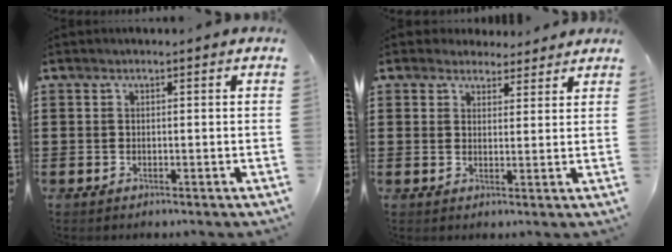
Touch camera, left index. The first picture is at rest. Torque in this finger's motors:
{"motor_torque": [2.13, -0.01, 0.45, 0.06]}